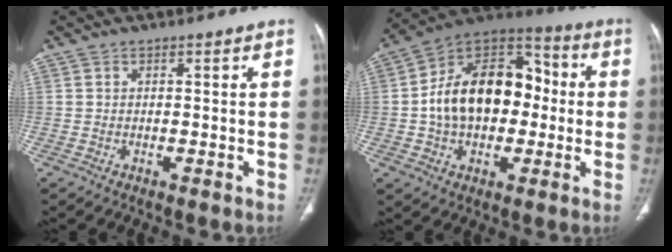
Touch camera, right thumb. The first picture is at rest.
{"total": 20.3, "force": [-0.2, 13.7, 14.9], "torque": [-0.208, 0.039, -0.006]}